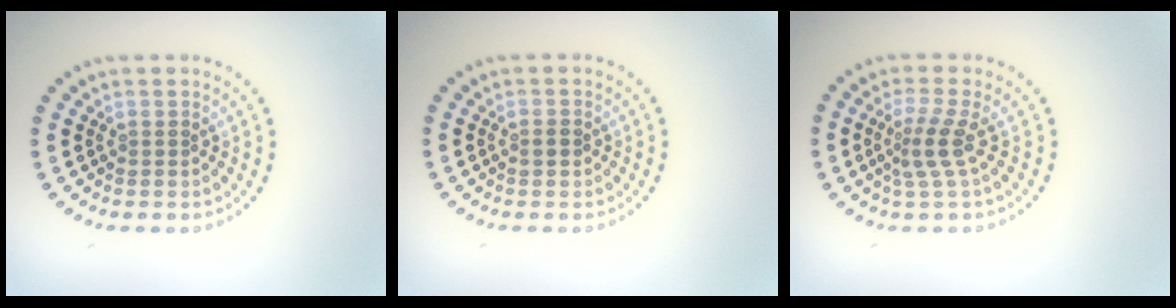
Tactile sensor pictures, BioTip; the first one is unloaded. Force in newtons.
{"total": 1.2, "press": 1.2, "slide": 0.1}
{"total": 2.6, "press": 1.8, "slide": 1.8}